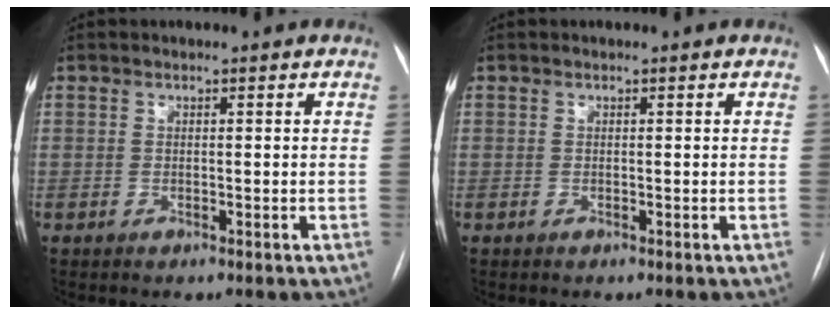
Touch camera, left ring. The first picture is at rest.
{"total": 0.0}